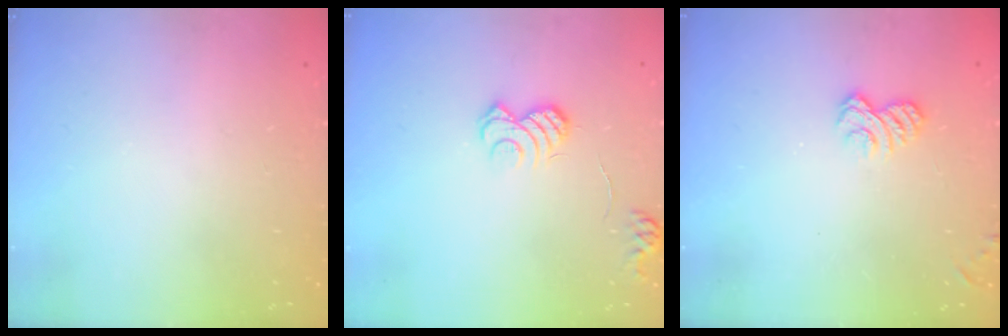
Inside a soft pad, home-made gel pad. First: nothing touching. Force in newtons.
{"total": 9.8, "press": 9.7, "slide": 0.7}
{"total": 3.4, "press": 3.2, "slide": 1.1}